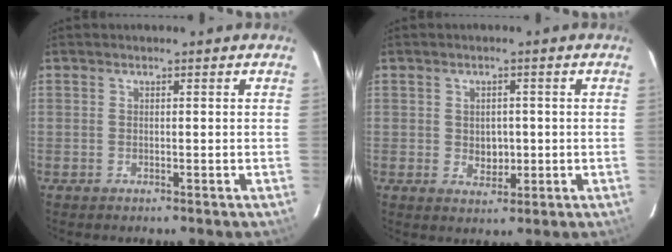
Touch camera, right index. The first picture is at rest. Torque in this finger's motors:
{"motor_torque": [-0.08, 0.12, -0.05, 0.00]}